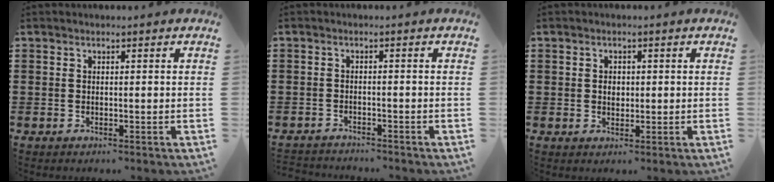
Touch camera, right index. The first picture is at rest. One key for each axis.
{"total": 1.9, "fx": -1.9, "fy": 0.0, "fz": -0.2, "tx": -0.003, "ty": 0.000, "tz": -0.043}
{"total": 1.7, "fx": 0.2, "fy": 1.3, "fz": 1.1, "tx": -0.024, "ty": 0.008, "tz": 0.003}